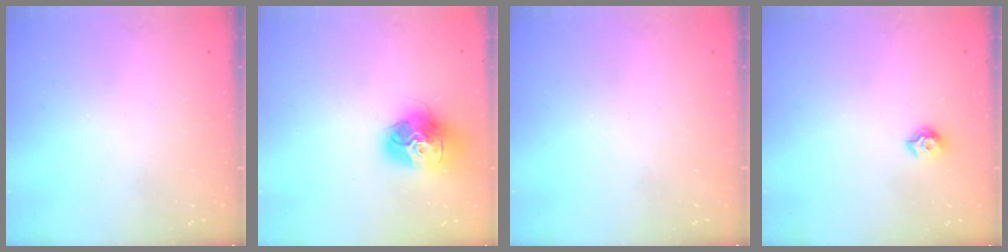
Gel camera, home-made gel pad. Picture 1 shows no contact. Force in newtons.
{"total": 15.4, "press": 15.3, "slide": 1.5}
{"total": 0.0}
{"total": 7.9, "press": 7.8, "slide": 0.7}